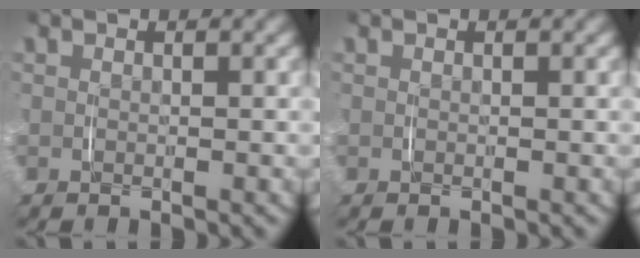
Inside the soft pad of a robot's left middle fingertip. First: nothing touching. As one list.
[{"total": 0.0}]